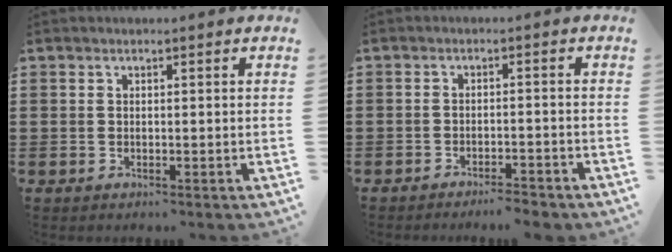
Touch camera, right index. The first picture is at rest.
{"total": 2.8, "force": [-2.8, 0.0, 0.6], "torque": [-0.014, -0.002, -0.057]}